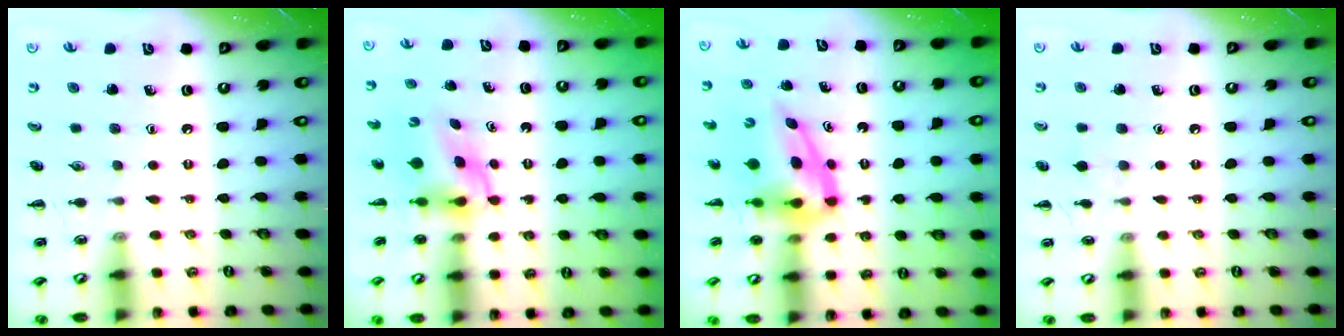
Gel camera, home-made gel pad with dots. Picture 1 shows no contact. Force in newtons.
{"total": 5.8, "press": 5.7, "slide": 1.0}
{"total": 6.7, "press": 6.5, "slide": 1.4}
{"total": 4.9, "press": 4.6, "slide": 1.5}